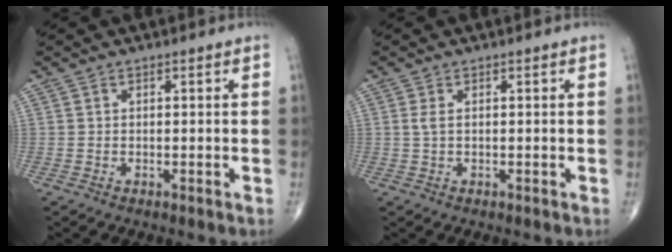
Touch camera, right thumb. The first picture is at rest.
{"total": 1.3, "force": [0.2, 0.5, 1.1], "torque": [-0.033, 0.003, 0.007]}